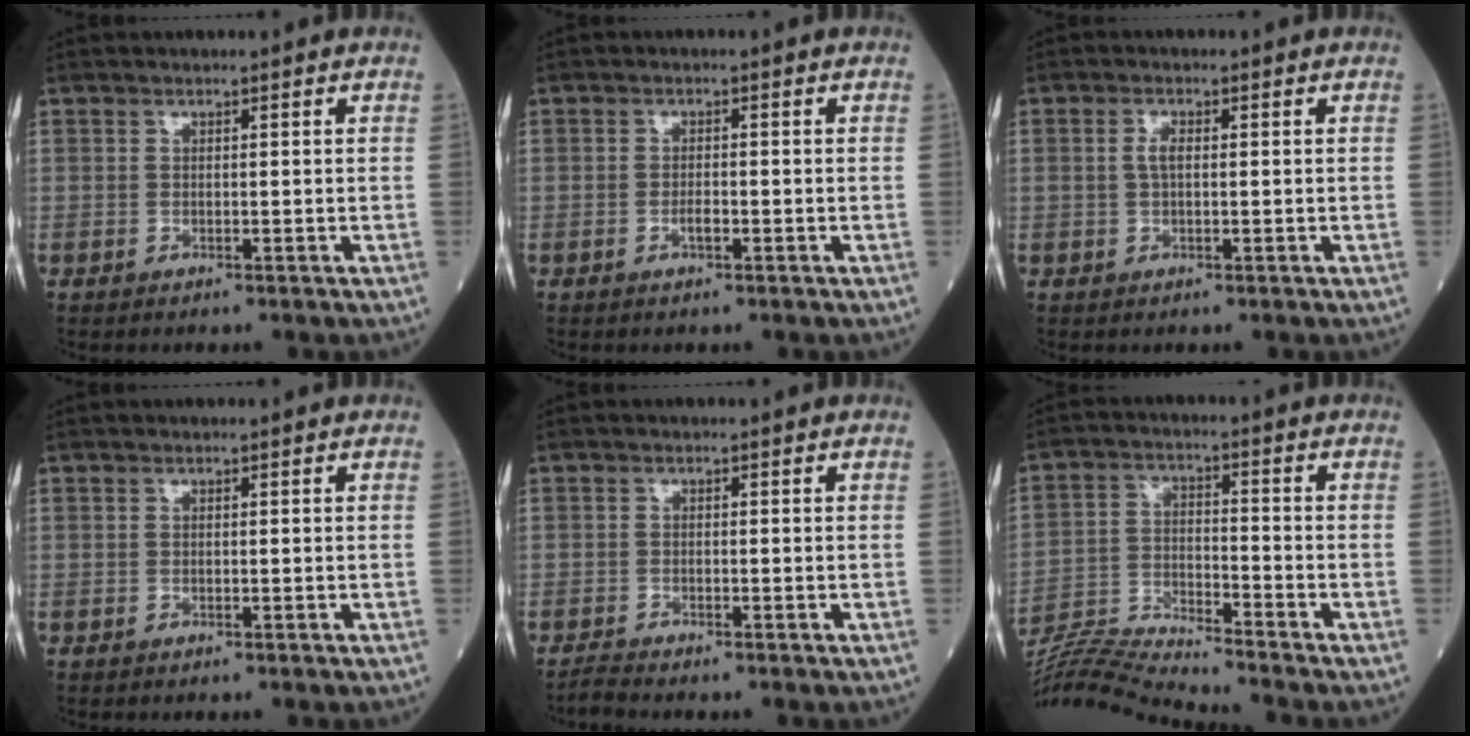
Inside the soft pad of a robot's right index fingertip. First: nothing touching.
{"total": 1.3, "force": [-0.6, 0.3, 1.1], "torque": [-0.022, 0.001, -0.011]}
{"total": 1.8, "force": [0.1, 0.7, 1.7], "torque": [-0.036, 0.003, 0.003]}
{"total": 0.0}
{"total": 1.3, "force": [-1.3, -0.4, 0.1], "torque": [-0.014, -0.010, -0.028]}
{"total": 11.0, "force": [-10.6, -2.5, 1.7], "torque": [-0.036, -0.003, -0.200]}